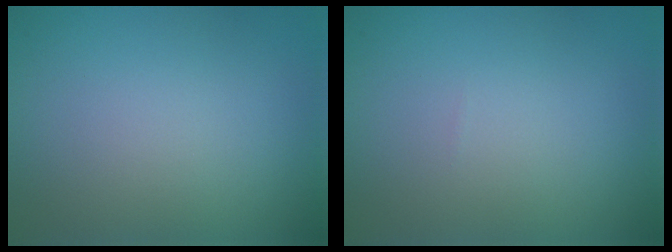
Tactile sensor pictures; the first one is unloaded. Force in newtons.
{"total": 0.0}